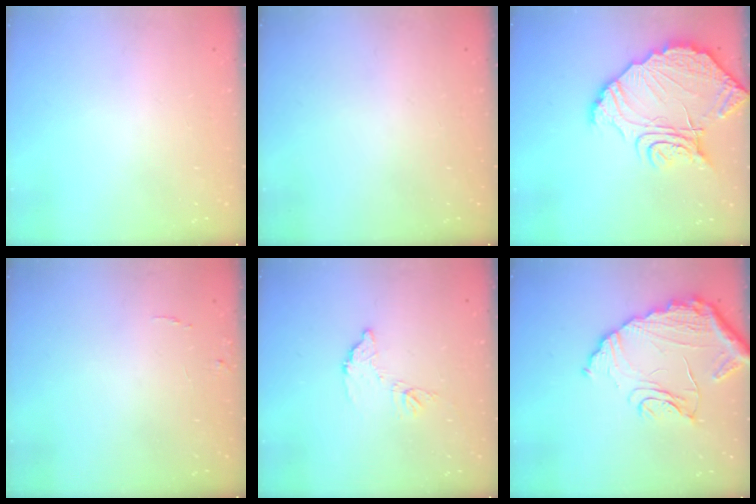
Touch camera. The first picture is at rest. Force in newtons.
{"total": 0.0}
{"total": 16.0, "press": 16.0, "slide": 1.3}
{"total": 5.6, "press": 5.6, "slide": 0.4}
{"total": 7.4, "press": 7.4, "slide": 0.4}
{"total": 15.1, "press": 15.0, "slide": 1.4}